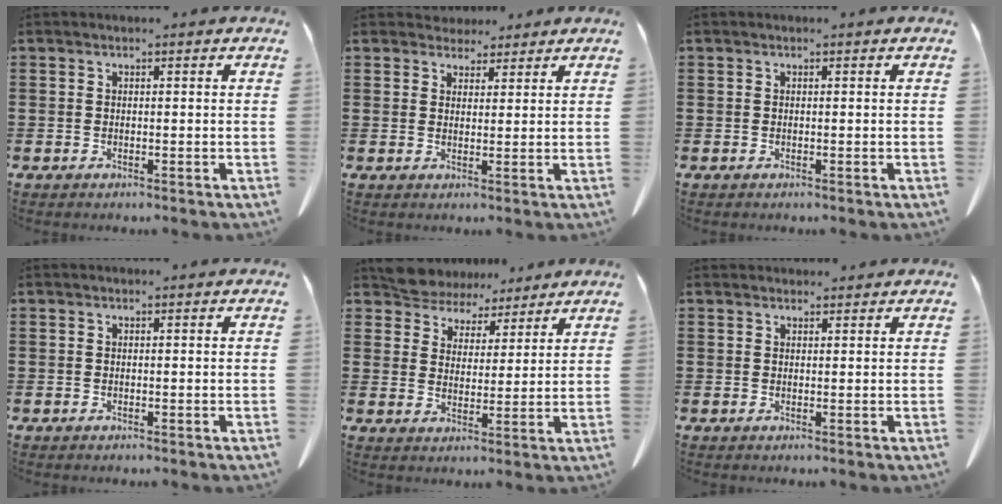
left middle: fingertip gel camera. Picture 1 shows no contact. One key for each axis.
{"total": 3.4, "fx": 3.0, "fy": 1.5, "fz": 0.5, "tx": -0.010, "ty": -0.004, "tz": 0.058}
{"total": 0.0}
{"total": 0.0}
{"total": 6.0, "fx": 5.6, "fy": 2.1, "fz": 0.1, "tx": -0.035, "ty": -0.025, "tz": 0.104}
{"total": 1.3, "fx": 1.2, "fy": 0.5, "fz": 0.1, "tx": 0.003, "ty": -0.003, "tz": 0.024}